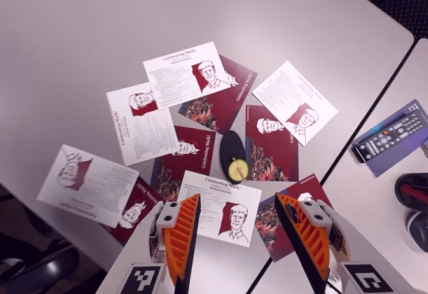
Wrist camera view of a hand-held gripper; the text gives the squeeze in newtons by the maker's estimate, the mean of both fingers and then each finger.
{"total": 0.0}